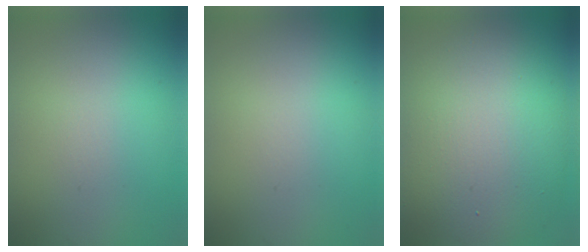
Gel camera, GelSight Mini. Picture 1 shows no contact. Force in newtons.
{"total": 0.0}
{"total": 11.1, "press": 11.1, "slide": 0.5}